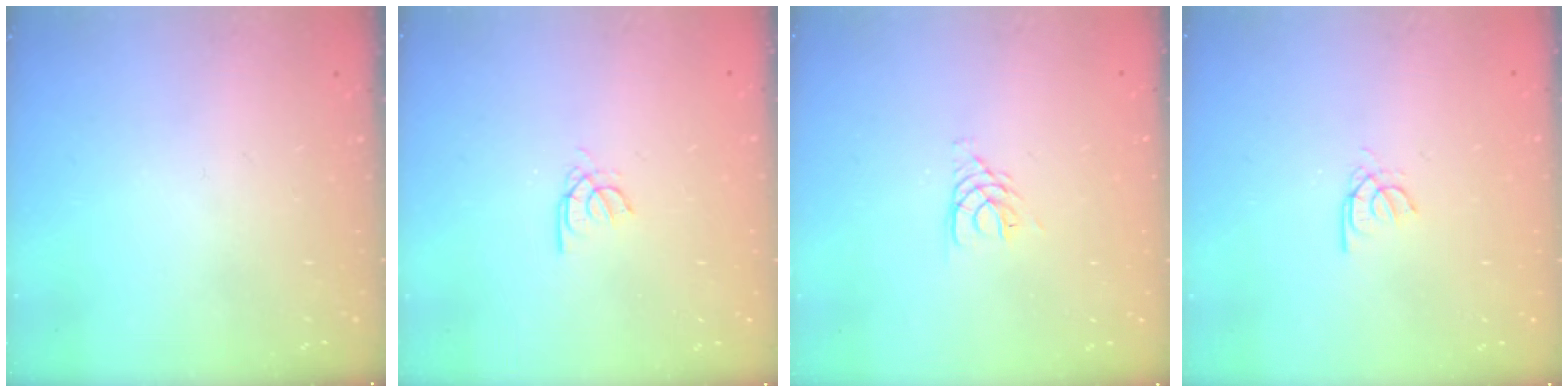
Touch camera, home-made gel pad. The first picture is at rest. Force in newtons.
{"total": 2.6, "press": 2.6, "slide": 0.4}
{"total": 4.8, "press": 4.8, "slide": 0.5}
{"total": 2.6, "press": 2.6, "slide": 0.3}